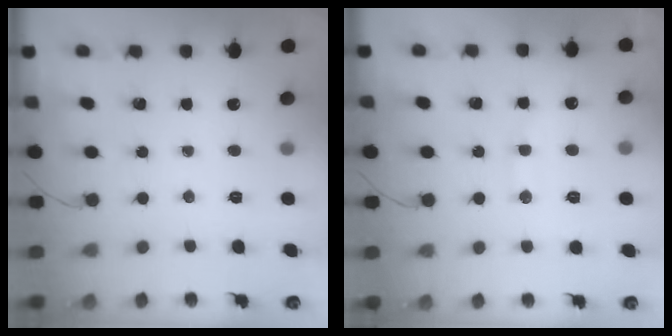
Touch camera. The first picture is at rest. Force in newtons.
{"total": 10.3, "press": 10.3, "slide": 0.9}